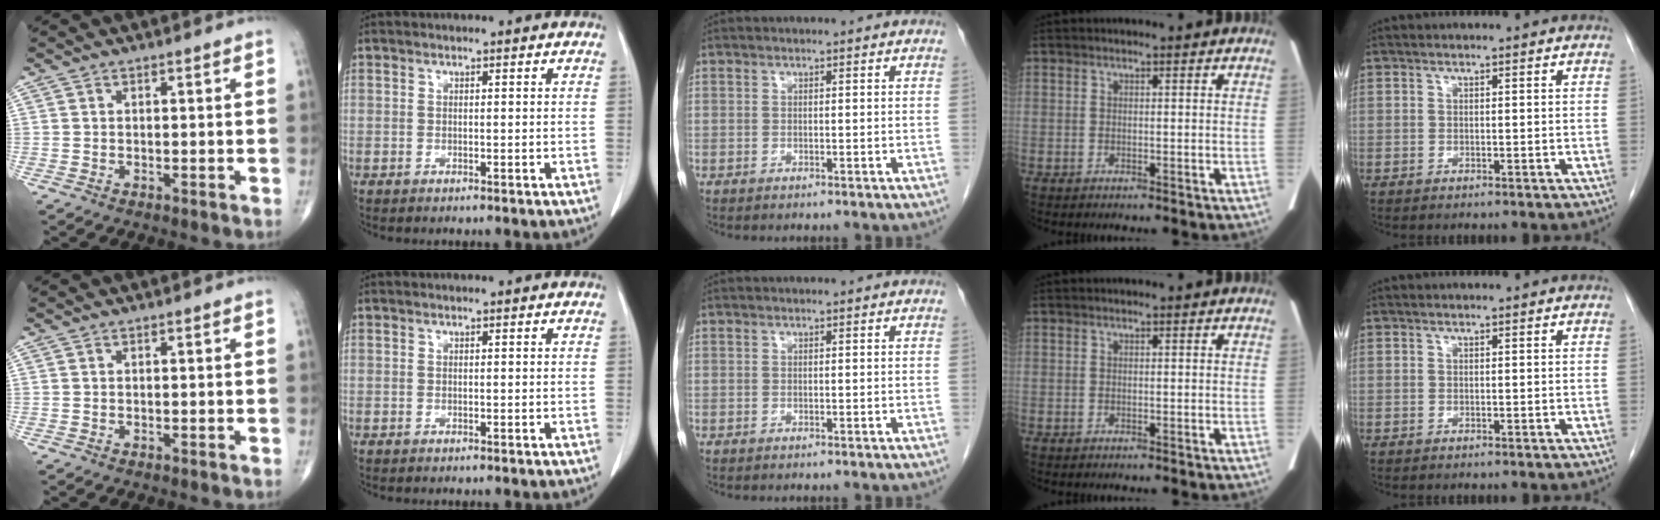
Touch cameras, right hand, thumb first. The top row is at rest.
{}